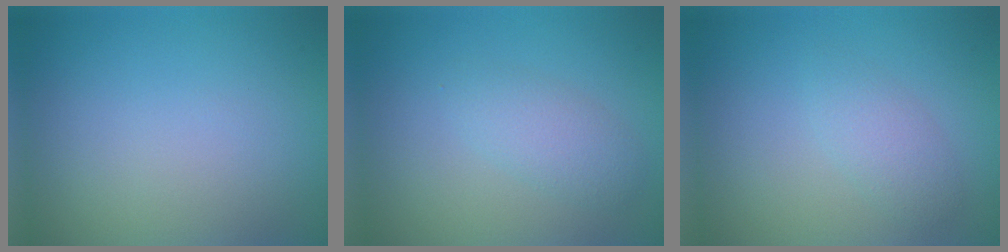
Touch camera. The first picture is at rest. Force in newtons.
{"total": 2.4, "press": 2.4, "slide": 0.2}
{"total": 1.9, "press": 1.9, "slide": 0.1}